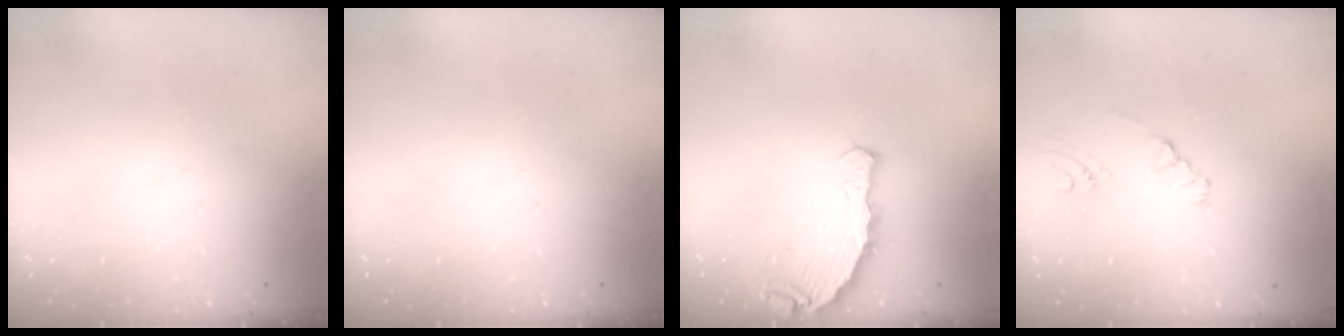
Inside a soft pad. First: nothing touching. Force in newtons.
{"total": 0.0}
{"total": 7.8, "press": 6.4, "slide": 4.4}
{"total": 5.3, "press": 1.4, "slide": 5.1}